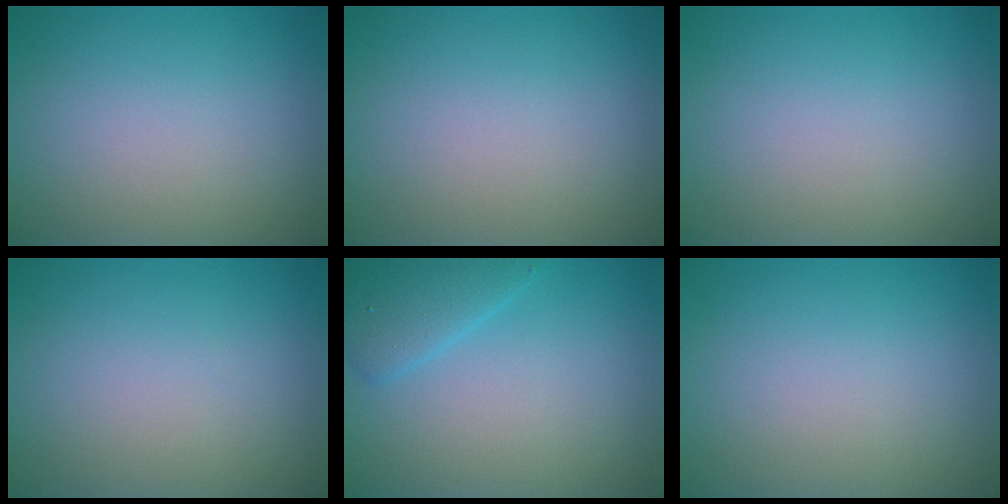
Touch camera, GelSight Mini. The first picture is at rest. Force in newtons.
{"total": 0.0}
{"total": 0.0}
{"total": 0.0}
{"total": 2.9, "press": 2.9, "slide": 0.2}
{"total": 0.0}